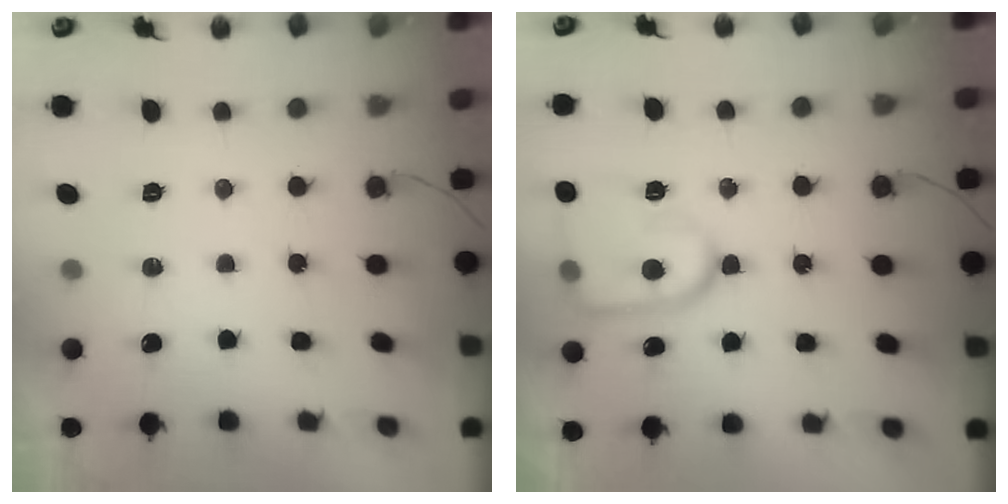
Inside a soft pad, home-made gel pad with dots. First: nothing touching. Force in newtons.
{"total": 16.6, "press": 16.6, "slide": 1.3}